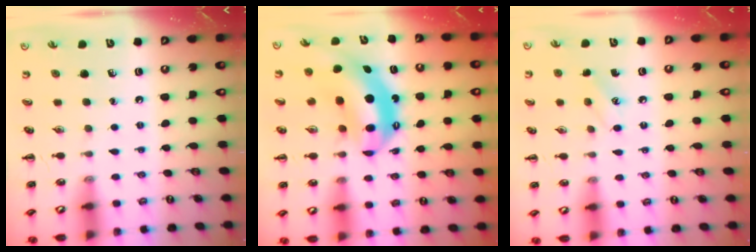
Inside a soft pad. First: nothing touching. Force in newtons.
{"total": 8.9, "press": 8.6, "slide": 2.3}
{"total": 8.4, "press": 8.1, "slide": 2.3}